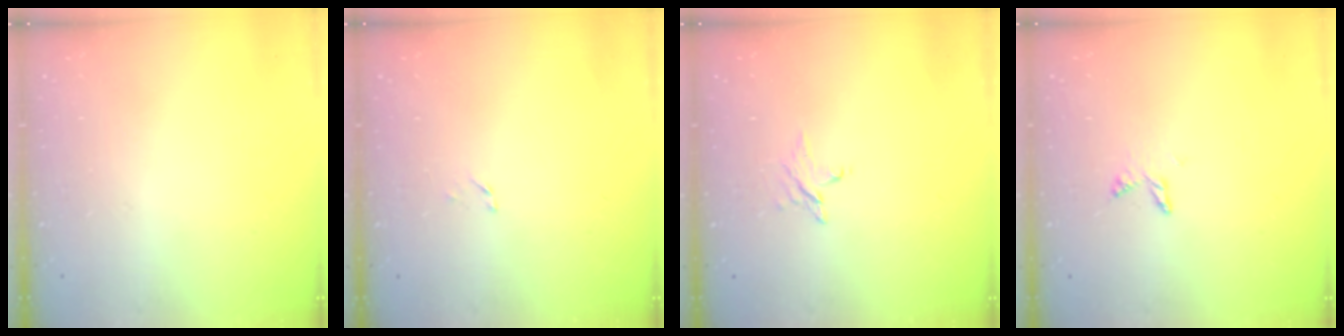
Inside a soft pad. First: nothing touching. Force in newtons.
{"total": 1.6, "press": 1.6, "slide": 0.2}
{"total": 2.8, "press": 2.8, "slide": 0.3}
{"total": 4.6, "press": 4.6, "slide": 0.5}